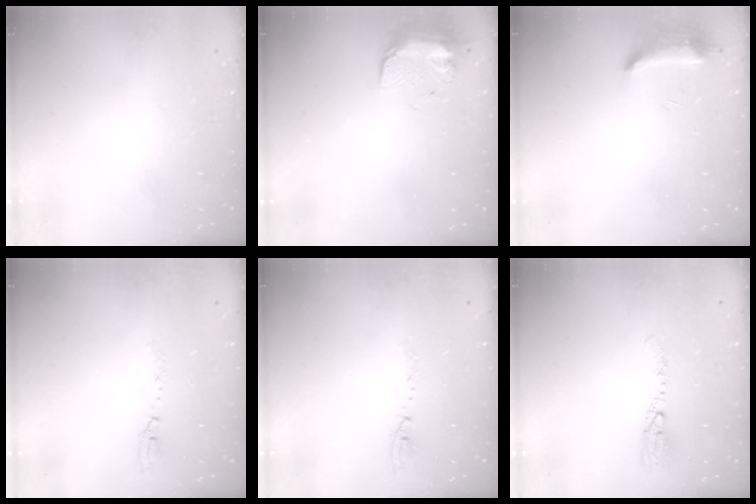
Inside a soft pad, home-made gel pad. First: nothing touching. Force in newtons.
{"total": 9.2, "press": 9.2, "slide": 0.6}
{"total": 8.3, "press": 8.1, "slide": 1.5}
{"total": 5.7, "press": 5.7, "slide": 0.7}
{"total": 5.7, "press": 5.7, "slide": 0.7}
{"total": 6.3, "press": 6.0, "slide": 1.7}